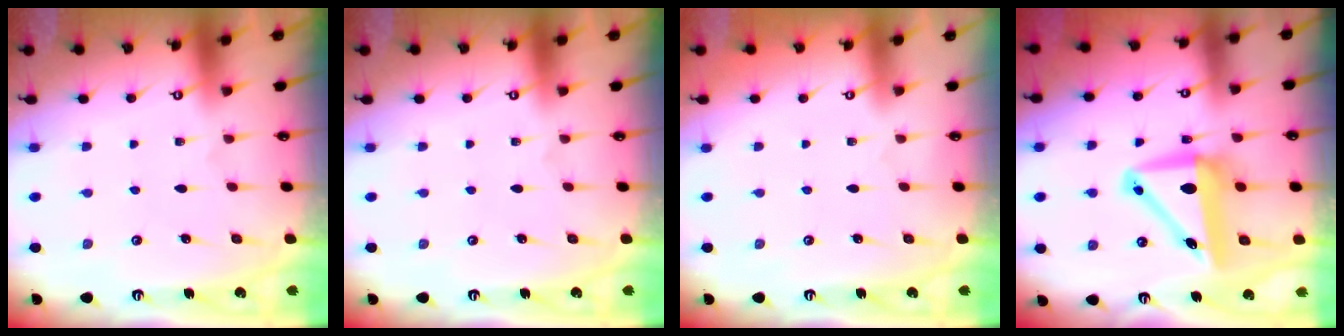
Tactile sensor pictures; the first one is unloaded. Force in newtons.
{"total": 0.0}
{"total": 0.0}
{"total": 10.8, "press": 10.2, "slide": 3.5}